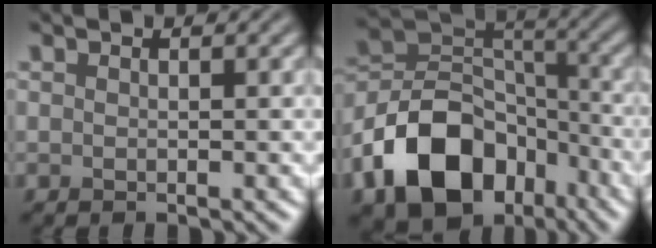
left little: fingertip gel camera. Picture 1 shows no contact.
{"total": 11.9, "force": [-6.3, 7.9, 6.3], "torque": [-0.119, 0.000, -0.124]}